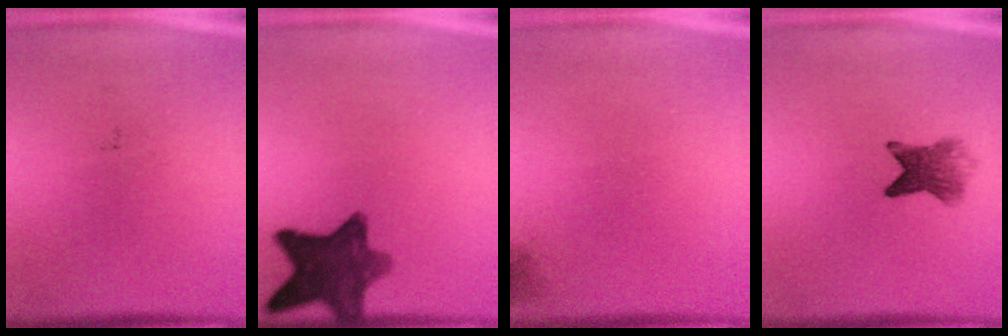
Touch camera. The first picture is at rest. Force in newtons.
{"total": 10.1}
{"total": 1.1}
{"total": 4.8}